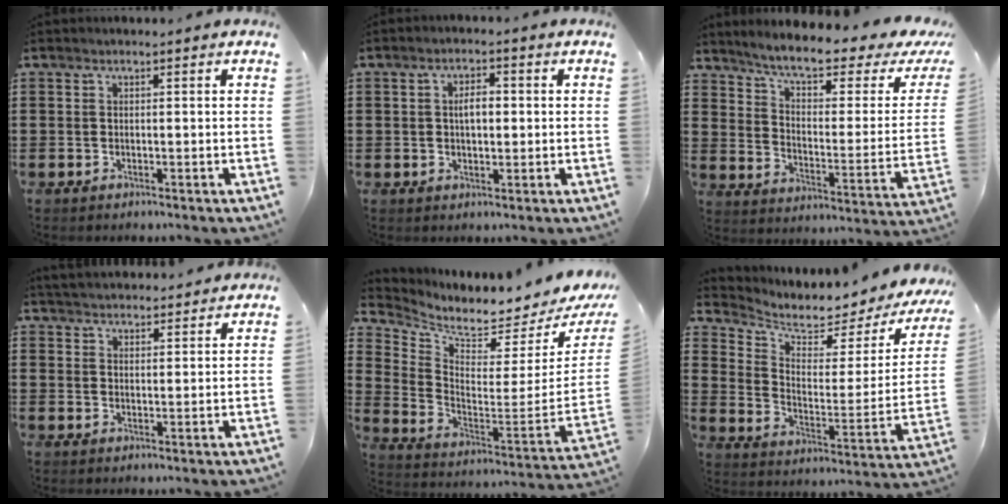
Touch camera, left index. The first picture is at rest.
{"total": 3.3, "force": [0.1, 1.6, 2.9], "torque": [-0.051, 0.004, -0.003]}
{"total": 6.4, "force": [5.0, 0.6, 3.9], "torque": [-0.090, -0.038, 0.079]}
{"total": 3.3, "force": [3.2, 0.3, -0.3], "torque": [-0.005, -0.010, 0.061]}
{"total": 3.9, "force": [3.6, 0.3, 1.3], "torque": [-0.046, -0.068, 0.052]}
{"total": 3.2, "force": [2.7, 1.6, 0.8], "torque": [-0.040, -0.034, 0.043]}